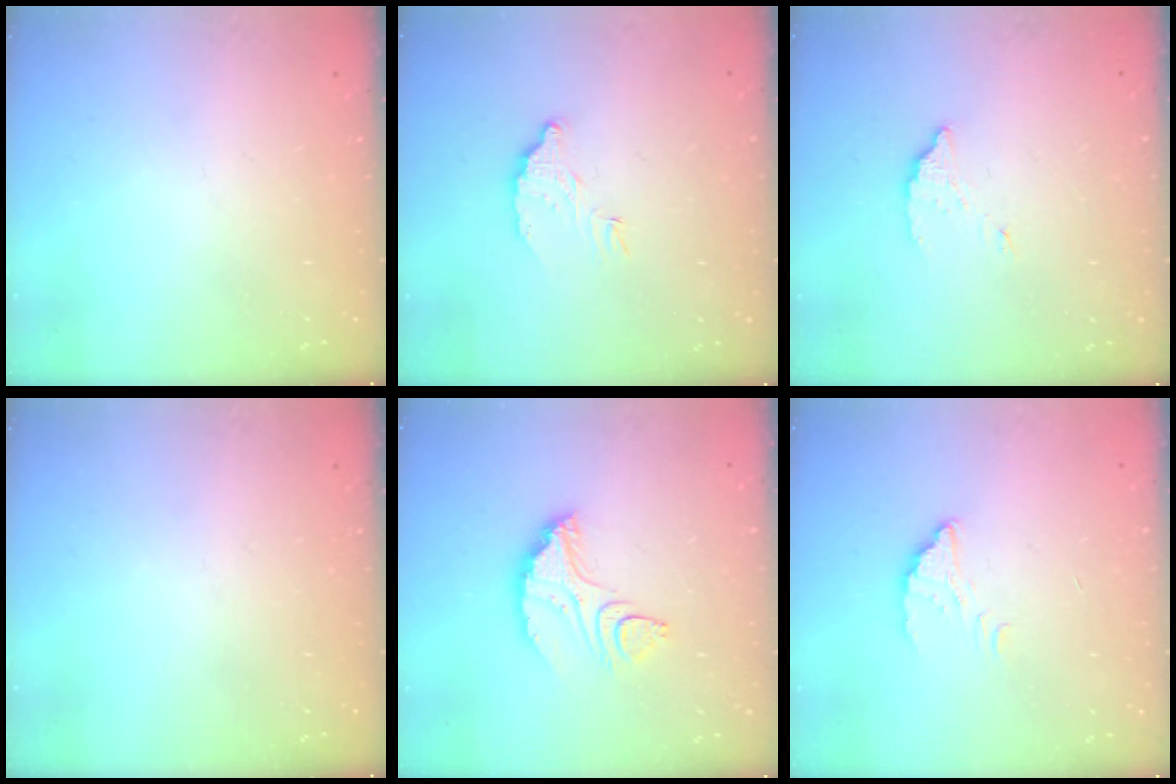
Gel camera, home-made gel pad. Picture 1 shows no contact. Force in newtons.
{"total": 6.3, "press": 6.3, "slide": 0.2}
{"total": 2.8, "press": 2.8, "slide": 0.2}
{"total": 0.0}
{"total": 9.2, "press": 9.1, "slide": 0.6}
{"total": 2.6, "press": 2.5, "slide": 0.3}